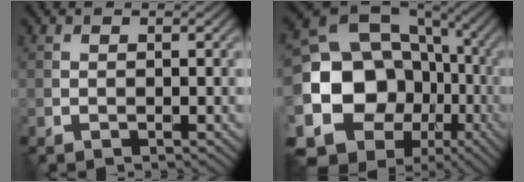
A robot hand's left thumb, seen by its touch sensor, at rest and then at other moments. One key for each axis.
{"total": 18.6, "fx": -3.6, "fy": 15.6, "fz": 9.5, "tx": -0.199, "ty": -0.033, "tz": -0.049}